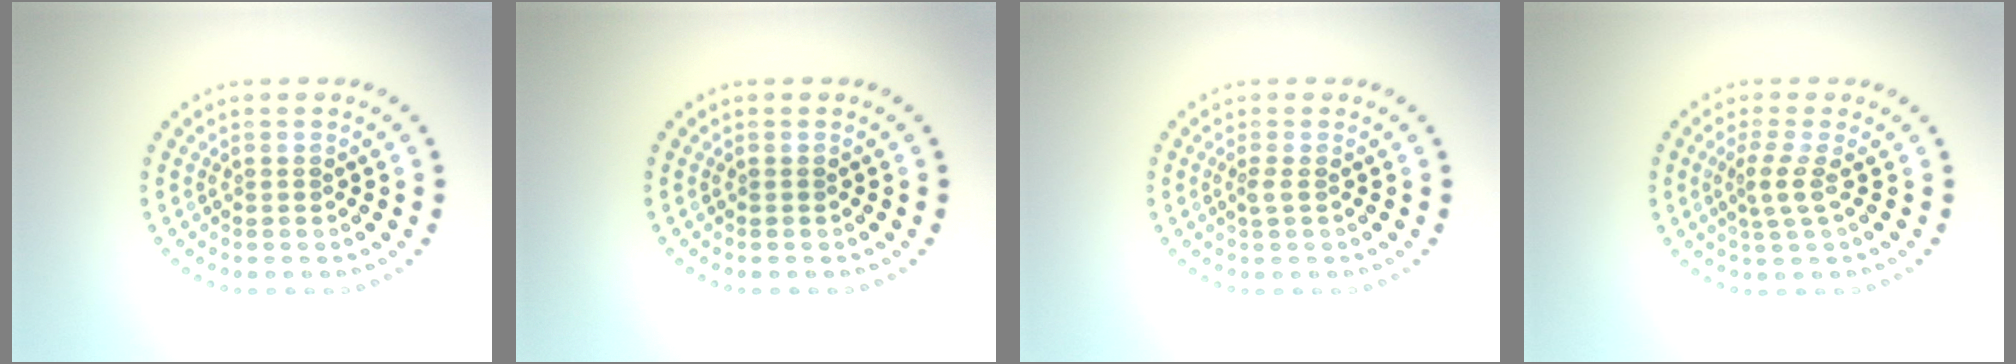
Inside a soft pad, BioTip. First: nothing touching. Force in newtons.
{"total": 0.0}
{"total": 0.9, "press": 0.7, "slide": 0.6}
{"total": 2.2, "press": 1.6, "slide": 1.5}